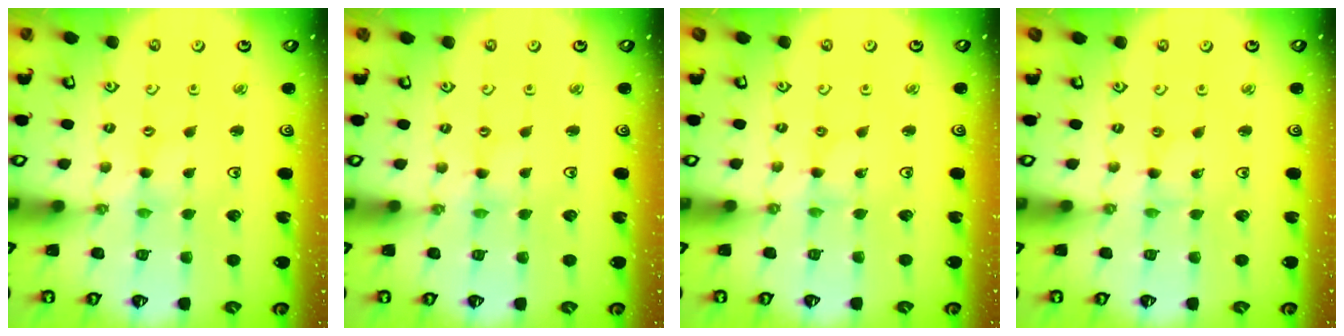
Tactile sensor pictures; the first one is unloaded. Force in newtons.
{"total": 0.0}
{"total": 0.0}
{"total": 0.0}